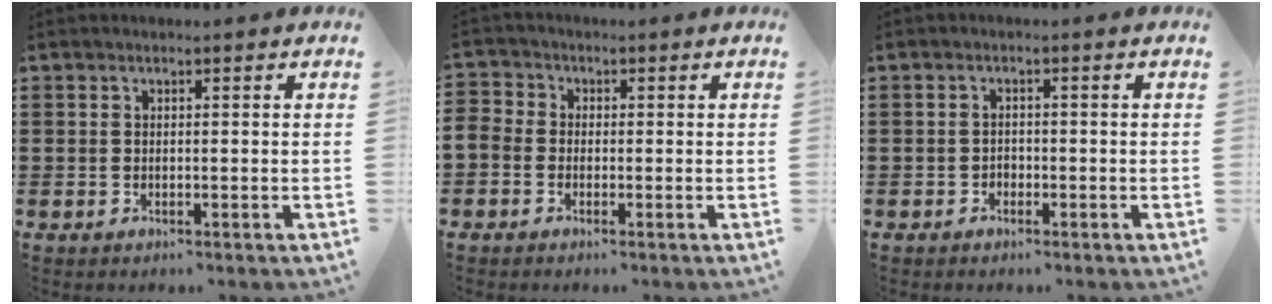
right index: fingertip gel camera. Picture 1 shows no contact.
{"total": 2.0, "force": [-1.0, 1.6, 0.5], "torque": [-0.023, 0.002, -0.026]}
{"total": 1.1, "force": [-0.9, 0.7, 0.2], "torque": [-0.008, 0.000, -0.020]}